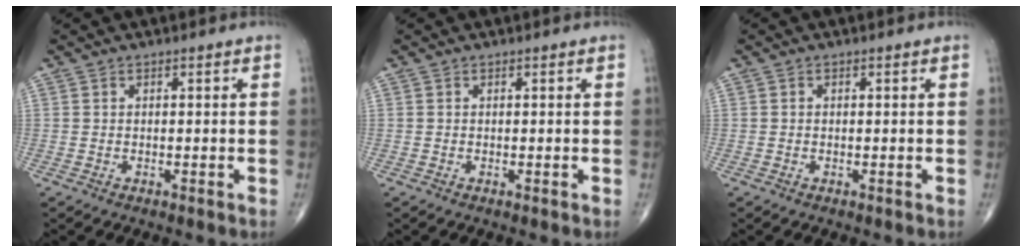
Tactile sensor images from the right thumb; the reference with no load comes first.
{"total": 0.0}
{"total": 0.0}